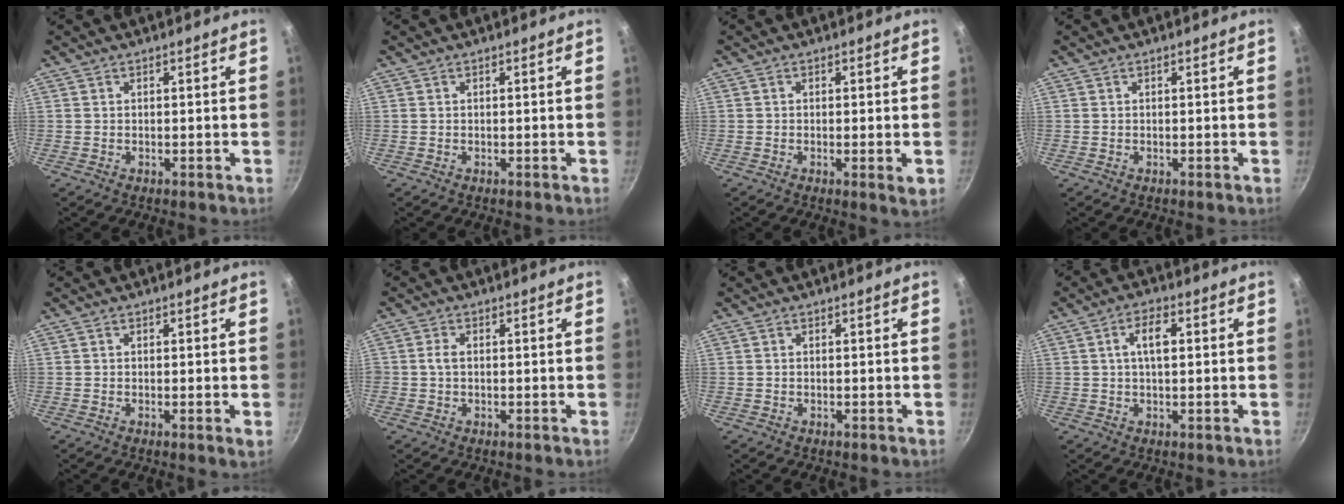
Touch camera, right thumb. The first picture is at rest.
{"total": 0.0}
{"total": 2.5, "force": [-0.4, 0.4, 2.4], "torque": [-0.041, -0.007, -0.009]}
{"total": 0.0}
{"total": 1.2, "force": [-0.1, 0.1, 1.2], "torque": [-0.020, -0.004, -0.006]}
{"total": 2.0, "force": [0.0, 1.4, 1.5], "torque": [-0.027, 0.008, -0.001]}
{"total": 0.0}
{"total": 5.1, "force": [0.9, 2.3, 4.5], "torque": [-0.082, 0.011, 0.011]}